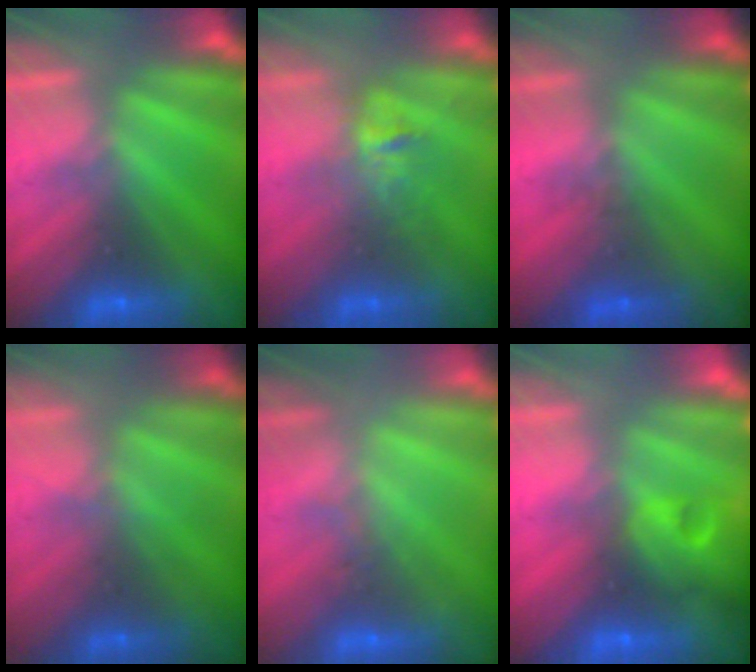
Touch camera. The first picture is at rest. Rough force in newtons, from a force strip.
{"total": 2.7}
{"total": 1.7}
{"total": 1.8}
{"total": 2.8}
{"total": 10.2}